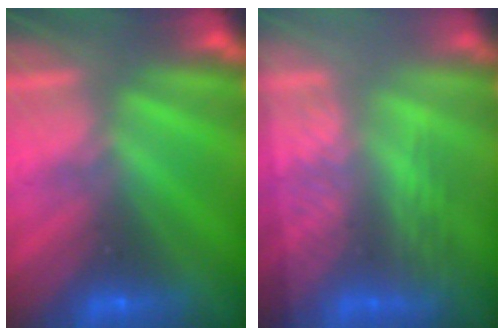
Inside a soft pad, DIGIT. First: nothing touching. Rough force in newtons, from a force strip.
{"total": 2.9}